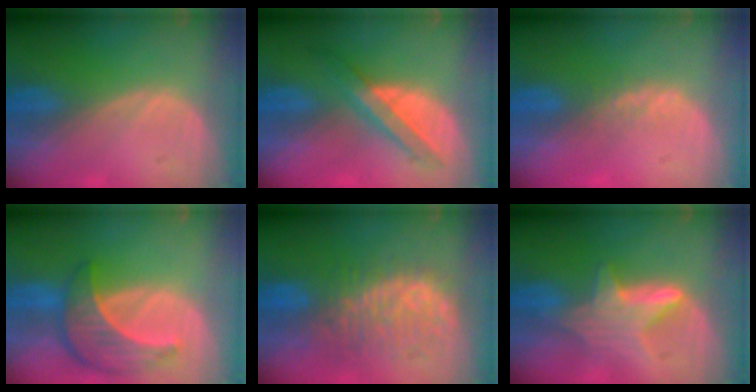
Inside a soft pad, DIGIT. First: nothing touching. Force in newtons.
{"total": 5.7, "press": 5.7, "slide": 0.3}
{"total": 1.7, "press": 1.4, "slide": 0.9}
{"total": 8.6, "press": 7.8, "slide": 3.8}
{"total": 10.3, "press": 9.4, "slide": 4.3}
{"total": 6.0, "press": 6.0, "slide": 0.5}